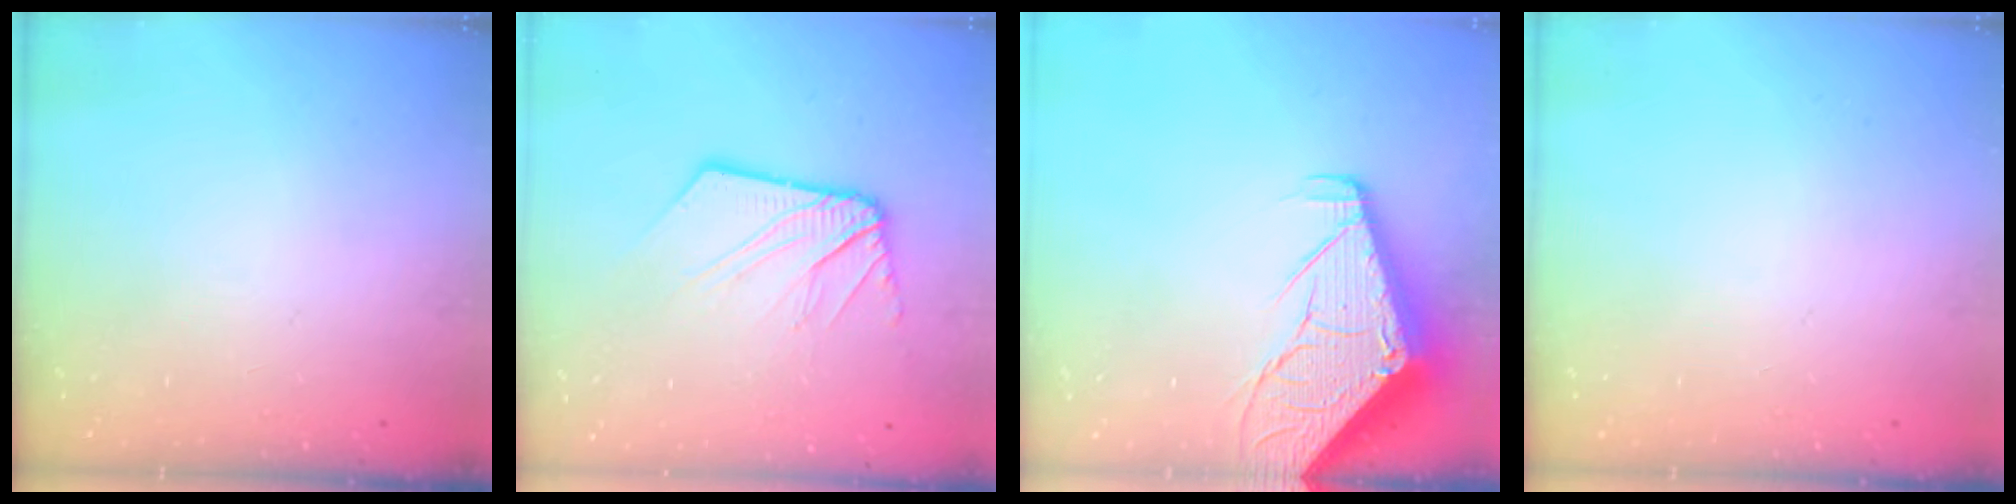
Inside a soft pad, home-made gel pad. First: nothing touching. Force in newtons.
{"total": 12.3, "press": 12.2, "slide": 1.5}
{"total": 10.9, "press": 10.8, "slide": 1.2}
{"total": 0.0}